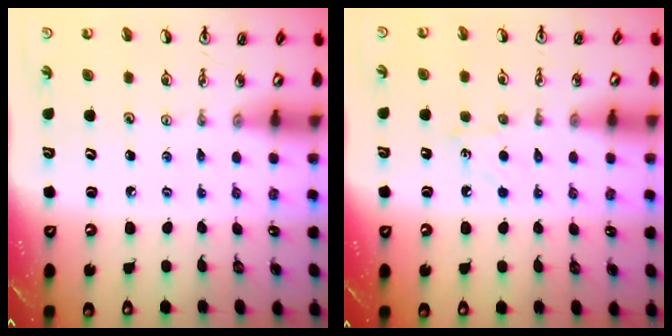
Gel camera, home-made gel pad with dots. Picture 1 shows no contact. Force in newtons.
{"total": 4.6, "press": 4.6, "slide": 0.5}